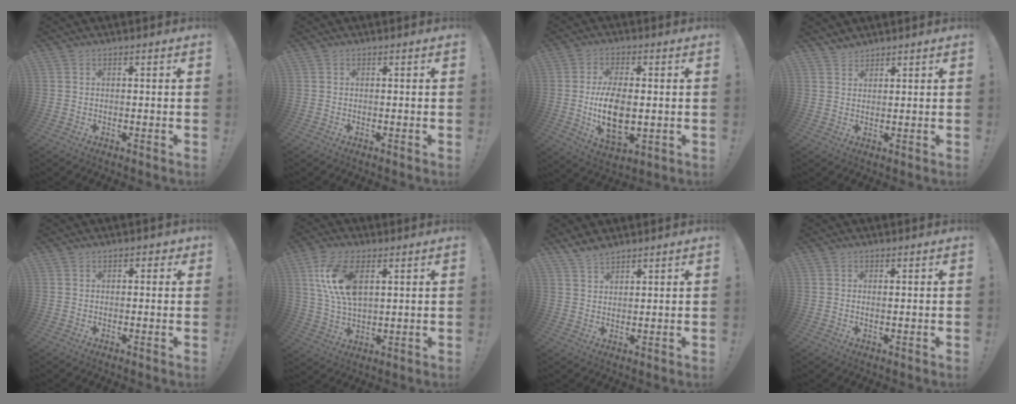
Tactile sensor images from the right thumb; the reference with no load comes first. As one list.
[{"total": 0.0}, {"total": 12.9, "force": [-0.8, 6.9, 10.8], "torque": [-0.203, -0.010, -0.015]}, {"total": 2.7, "force": [2.5, 1.0, 0.4], "torque": [-0.002, -0.018, 0.048]}, {"total": 1.6, "force": [0.5, 1.4, 0.8], "torque": [0.001, -0.003, 0.006]}, {"total": 12.4, "force": [4.5, 6.3, 9.7], "torque": [-0.199, -0.011, 0.081]}, {"total": 4.3, "force": [3.8, 1.5, 1.4], "torque": [-0.025, -0.022, 0.073]}, {"total": 1.1, "force": [0.6, 0.1, 0.9], "torque": [-0.010, -0.004, 0.008]}]